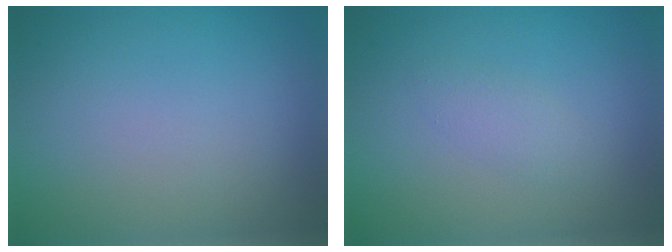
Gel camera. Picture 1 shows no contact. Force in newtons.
{"total": 1.3, "press": 1.3, "slide": 0.1}